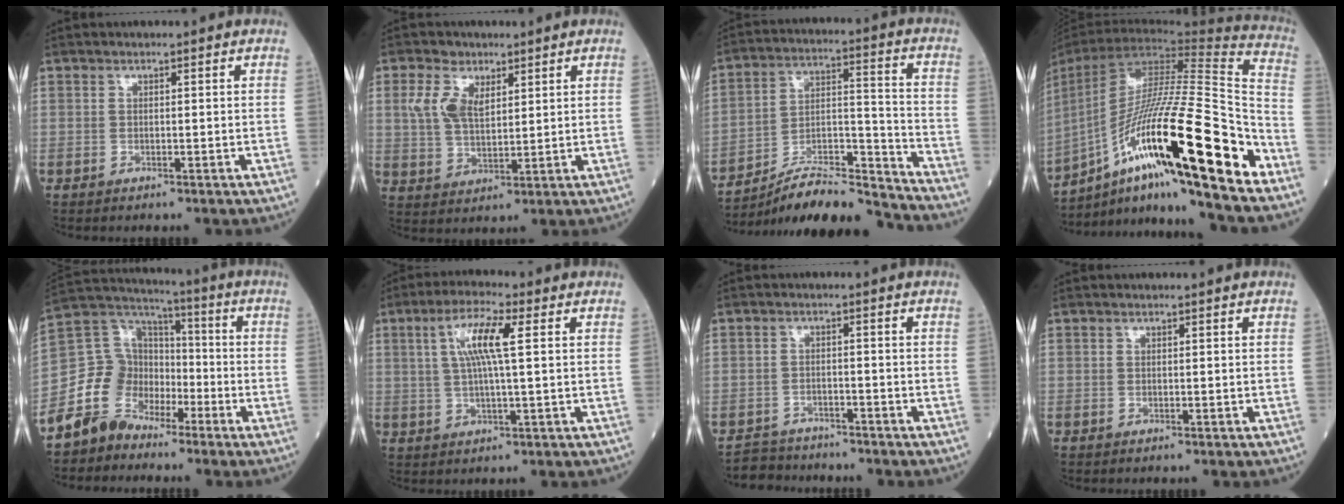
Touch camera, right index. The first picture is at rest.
{"total": 6.5, "force": [2.8, 3.7, 4.5], "torque": [-0.107, 0.011, 0.061]}
{"total": 16.5, "force": [-15.8, 0.6, 4.7], "torque": [-0.081, 0.033, -0.265]}
{"total": 30.1, "force": [-13.8, 3.2, 26.6], "torque": [-0.463, -0.026, -0.236]}
{"total": 9.7, "force": [-6.1, 7.4, 1.4], "torque": [-0.029, 0.057, -0.118]}
{"total": 7.5, "force": [2.1, 0.6, 7.2], "torque": [-0.143, 0.010, 0.039]}
{"total": 4.0, "force": [-3.7, 1.2, -1.0], "torque": [0.018, -0.003, -0.062]}
{"total": 0.0}